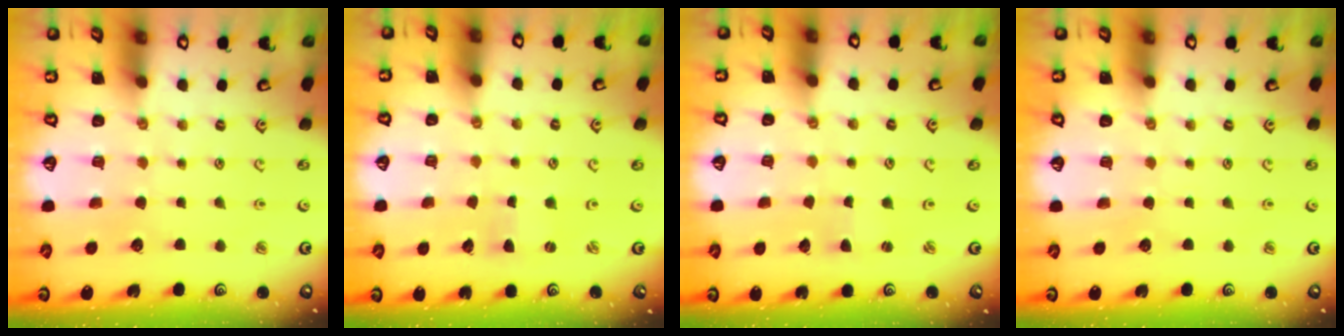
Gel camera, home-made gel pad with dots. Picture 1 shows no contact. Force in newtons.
{"total": 0.0}
{"total": 0.8, "press": 0.8, "slide": 0.1}
{"total": 0.0}